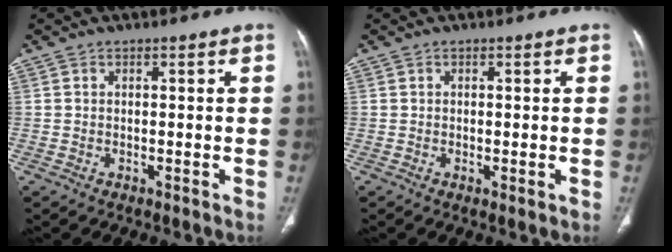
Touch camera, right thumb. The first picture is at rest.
{"total": 1.0, "force": [-0.2, 0.3, 0.9], "torque": [-0.020, -0.005, -0.003]}